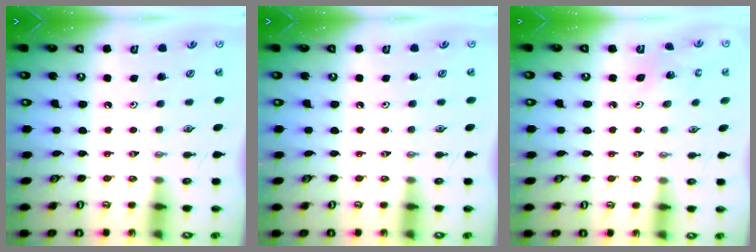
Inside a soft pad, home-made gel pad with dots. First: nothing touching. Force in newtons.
{"total": 0.0}
{"total": 2.1, "press": 2.1, "slide": 0.1}